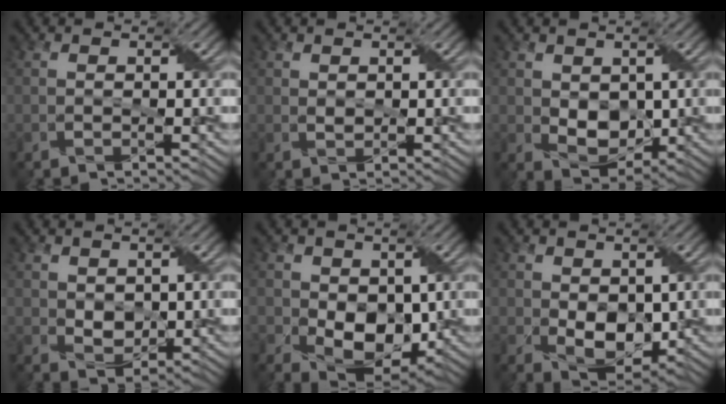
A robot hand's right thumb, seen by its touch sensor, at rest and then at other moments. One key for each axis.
{"total": 0.9, "fx": 0.6, "fy": 0.6, "fz": 0.4, "tx": -0.012, "ty": -0.001, "tz": 0.013}
{"total": 5.2, "fx": 0.5, "fy": 3.7, "fz": 3.5, "tx": -0.073, "ty": -0.013, "tz": 0.013}
{"total": 3.0, "fx": 0.8, "fy": 2.2, "fz": 1.8, "tx": -0.038, "ty": -0.006, "tz": 0.018}
{"total": 7.4, "fx": -0.3, "fy": 5.6, "fz": 4.9, "tx": -0.087, "ty": -0.022, "tz": -0.001}
{"total": 5.6, "fx": 0.1, "fy": 3.9, "fz": 4.0, "tx": -0.079, "ty": -0.017, "tz": 0.006}